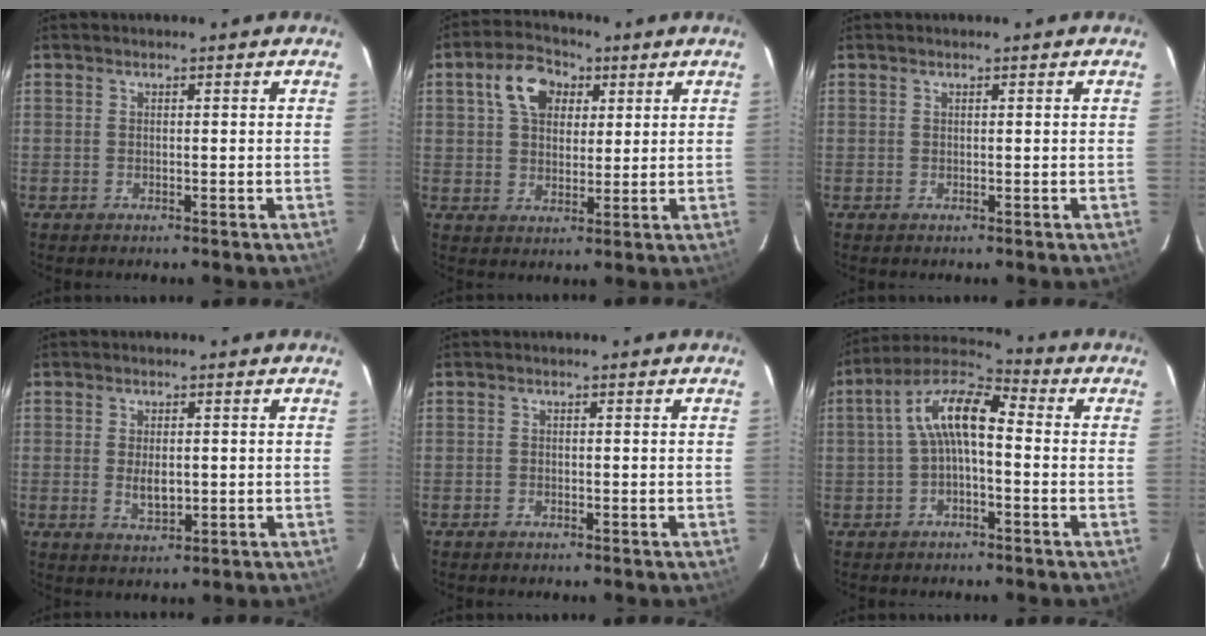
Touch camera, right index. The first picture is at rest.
{"total": 9.1, "force": [3.6, 6.1, 5.7], "torque": [-0.108, 0.028, 0.062]}
{"total": 0.0}
{"total": 4.1, "force": [-0.3, 2.2, 3.4], "torque": [-0.058, -0.008, 0.001]}
{"total": 0.7, "force": [-0.5, 0.4, 0.0], "torque": [0.000, 0.003, -0.011]}
{"total": 9.8, "force": [-0.1, 3.8, 9.0], "torque": [-0.180, 0.030, -0.007]}